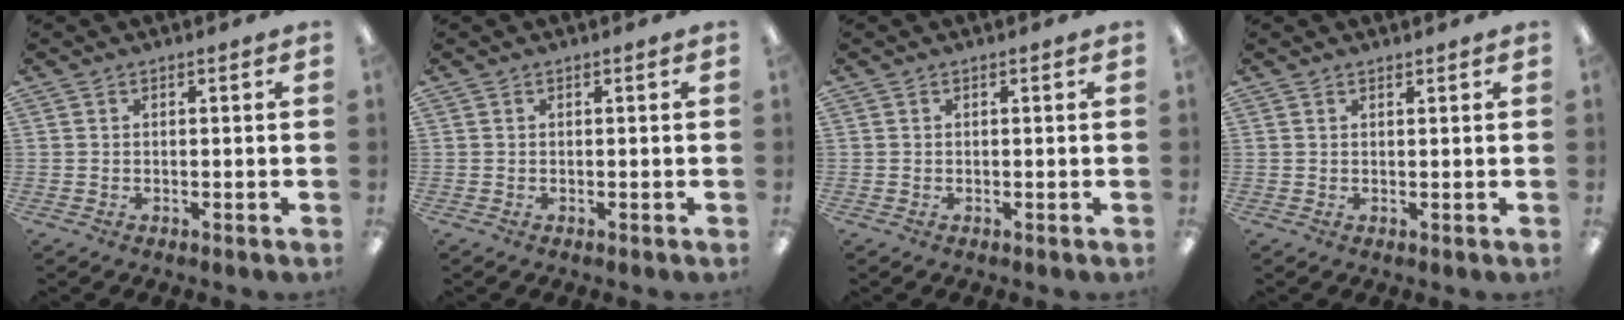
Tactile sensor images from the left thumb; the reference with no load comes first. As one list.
[{"total": 0.0}, {"total": 0.0}, {"total": 0.9, "force": [0.8, 0.2, 0.1], "torque": [-0.004, 0.000, 0.016]}]